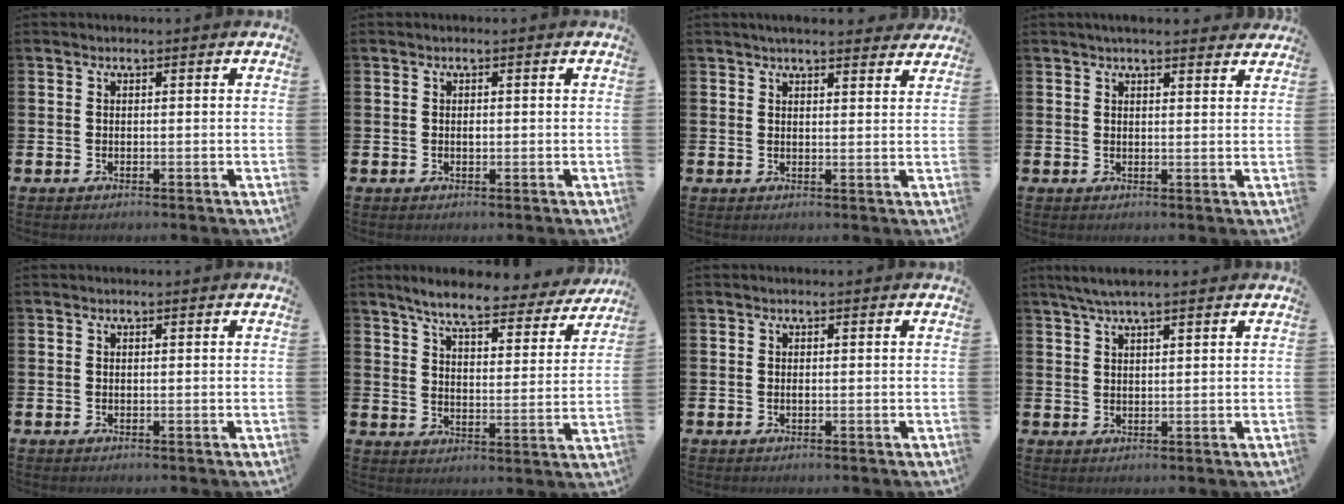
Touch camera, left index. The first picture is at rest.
{"total": 0.6, "force": [-0.1, 0.3, 0.4], "torque": [-0.010, 0.002, -0.002]}
{"total": 3.6, "force": [3.4, 0.4, 0.8], "torque": [-0.015, -0.015, 0.062]}
{"total": 3.0, "force": [2.8, 0.3, 0.7], "torque": [-0.012, -0.013, 0.050]}
{"total": 0.0}
{"total": 7.2, "force": [6.4, 1.0, 3.1], "torque": [-0.085, -0.035, 0.109]}
{"total": 0.0}
{"total": 3.8, "force": [2.9, 0.6, 2.3], "torque": [-0.051, 0.000, 0.053]}